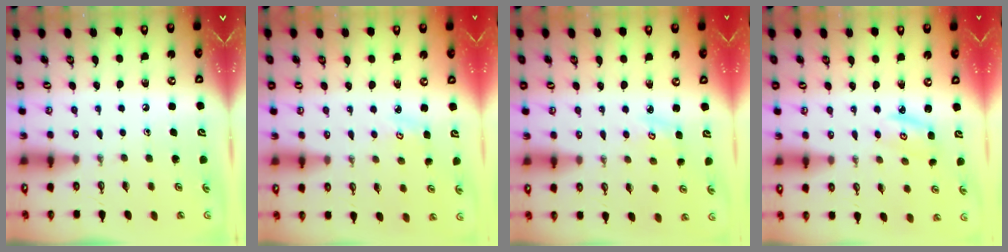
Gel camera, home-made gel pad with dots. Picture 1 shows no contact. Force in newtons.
{"total": 2.9, "press": 2.9, "slide": 0.4}
{"total": 2.7, "press": 2.7, "slide": 0.3}
{"total": 2.6, "press": 2.6, "slide": 0.2}